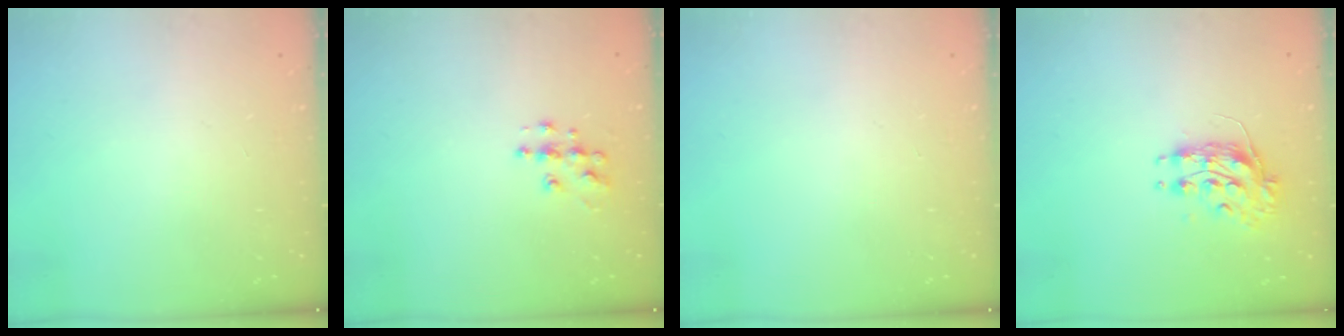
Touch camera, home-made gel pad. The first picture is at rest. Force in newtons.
{"total": 7.0, "press": 6.9, "slide": 0.3}
{"total": 0.0}
{"total": 8.3, "press": 8.3, "slide": 0.2}